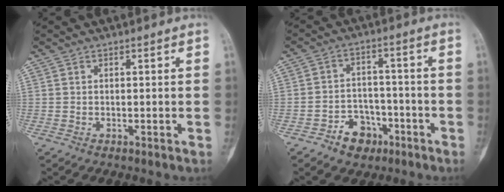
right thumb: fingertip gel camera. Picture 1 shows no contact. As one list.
[{"total": 7.1, "force": [-4.1, 5.1, 2.6], "torque": [-0.010, 0.039, -0.063]}]